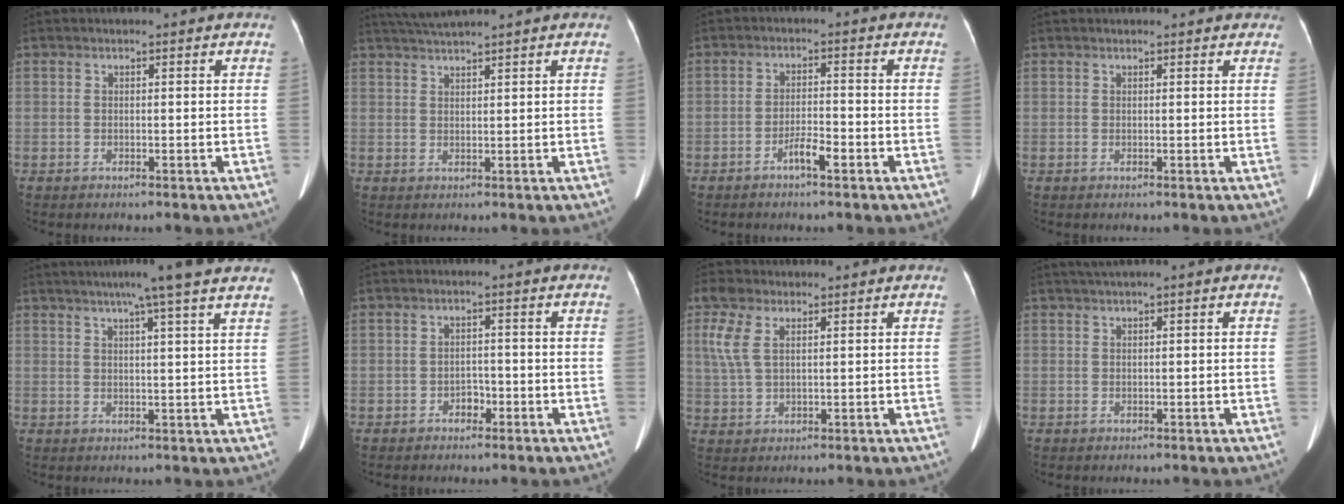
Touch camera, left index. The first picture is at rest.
{"total": 3.5, "force": [3.2, -1.1, 1.2], "torque": [-0.022, 0.009, 0.063]}
{"total": 3.1, "force": [-2.0, 0.4, 2.3], "torque": [-0.040, 0.001, -0.039]}
{"total": 4.2, "force": [3.7, 1.3, 1.7], "torque": [-0.018, 0.022, 0.032]}
{"total": 10.2, "force": [7.8, -1.2, 6.4], "torque": [-0.097, 0.018, 0.087]}
{"total": 1.8, "force": [-1.2, 1.2, 0.8], "torque": [-0.006, 0.007, -0.021]}
{"total": 4.6, "force": [1.9, 2.1, 3.6], "torque": [-0.106, 0.013, 0.048]}
{"total": 0.9, "force": [0.6, 0.1, 0.7], "torque": [-0.014, 0.018, 0.017]}